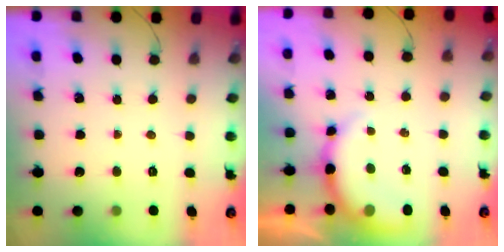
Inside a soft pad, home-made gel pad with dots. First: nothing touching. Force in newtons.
{"total": 9.8, "press": 9.7, "slide": 1.5}